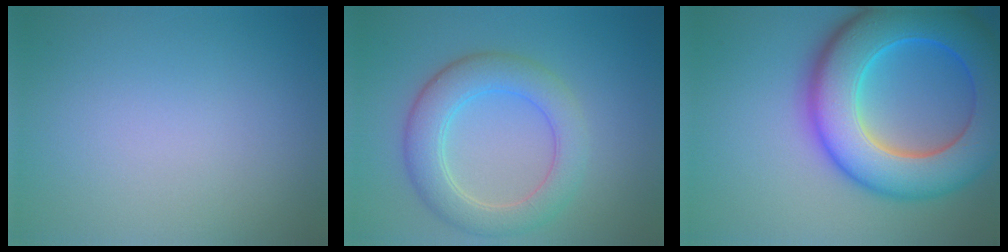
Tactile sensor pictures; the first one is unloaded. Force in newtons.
{"total": 5.3, "press": 5.3, "slide": 0.5}
{"total": 12.4, "press": 12.4, "slide": 0.3}